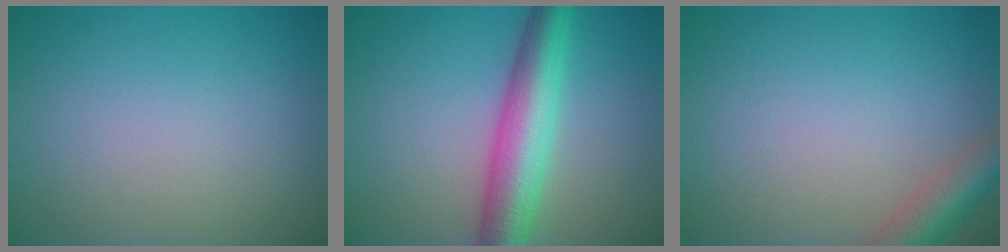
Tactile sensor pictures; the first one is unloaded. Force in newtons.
{"total": 6.8, "press": 6.8, "slide": 0.1}
{"total": 3.9, "press": 3.8, "slide": 0.3}